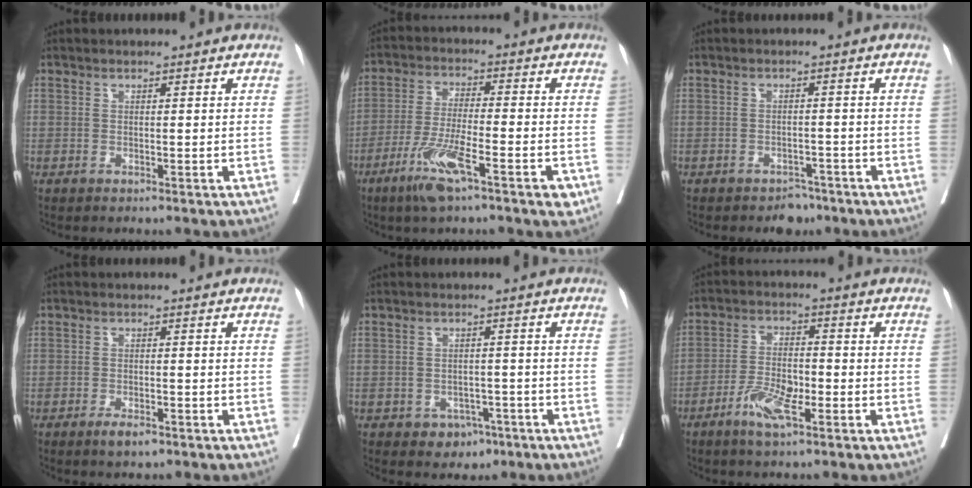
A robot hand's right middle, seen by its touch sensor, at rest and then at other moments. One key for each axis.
{"total": 10.3, "fx": -5.5, "fy": 1.2, "fz": 8.6, "tx": -0.159, "ty": -0.017, "tz": -0.098}
{"total": 3.0, "fx": -2.3, "fy": 1.6, "fz": 0.7, "tx": -0.013, "ty": 0.004, "tz": -0.030}
{"total": 2.6, "fx": -1.7, "fy": 0.8, "fz": 1.7, "tx": -0.035, "ty": -0.002, "tz": -0.027}
{"total": 3.7, "fx": -2.1, "fy": 2.8, "fz": 1.3, "tx": -0.009, "ty": 0.008, "tz": -0.021}
{"total": 6.3, "fx": -3.3, "fy": 1.7, "fz": 5.1, "tx": -0.104, "ty": -0.003, "tz": -0.062}